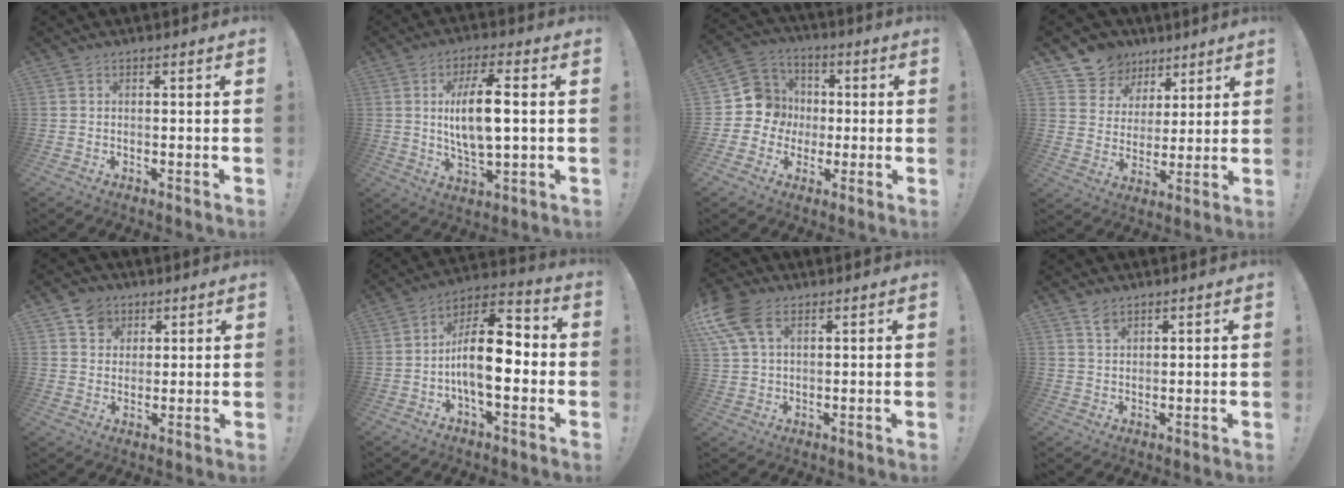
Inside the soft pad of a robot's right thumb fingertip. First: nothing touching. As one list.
[{"total": 12.4, "force": [1.5, 4.1, 11.6], "torque": [-0.212, -0.003, 0.018]}, {"total": 11.9, "force": [-0.6, 11.4, 3.3], "torque": [-0.044, 0.015, 0.001]}, {"total": 10.3, "force": [6.0, 8.2, 1.6], "torque": [-0.031, -0.047, 0.125]}, {"total": 7.6, "force": [4.0, 6.3, 1.5], "torque": [-0.015, -0.025, 0.078]}, {"total": 15.9, "force": [-2.4, 7.0, 14.0], "torque": [-0.239, 0.016, -0.041]}, {"total": 11.2, "force": [4.8, 6.5, 7.7], "torque": [-0.167, -0.015, 0.091]}, {"total": 3.4, "force": [2.6, 1.8, 1.4], "torque": [-0.016, -0.016, 0.046]}]